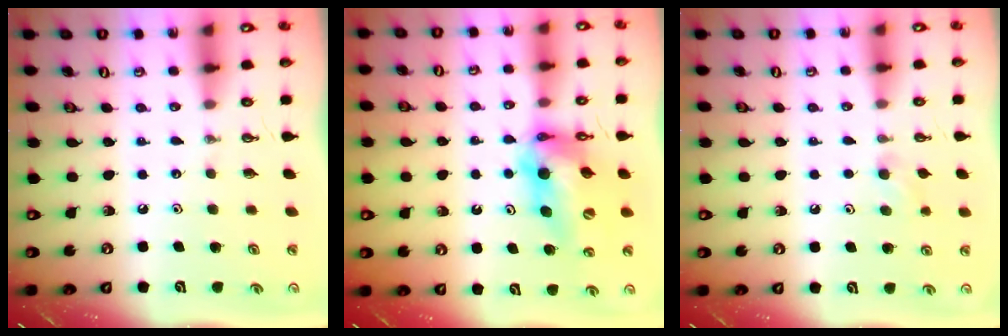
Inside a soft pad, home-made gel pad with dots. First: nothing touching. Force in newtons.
{"total": 13.6, "press": 13.5, "slide": 1.5}
{"total": 4.9, "press": 4.8, "slide": 1.0}